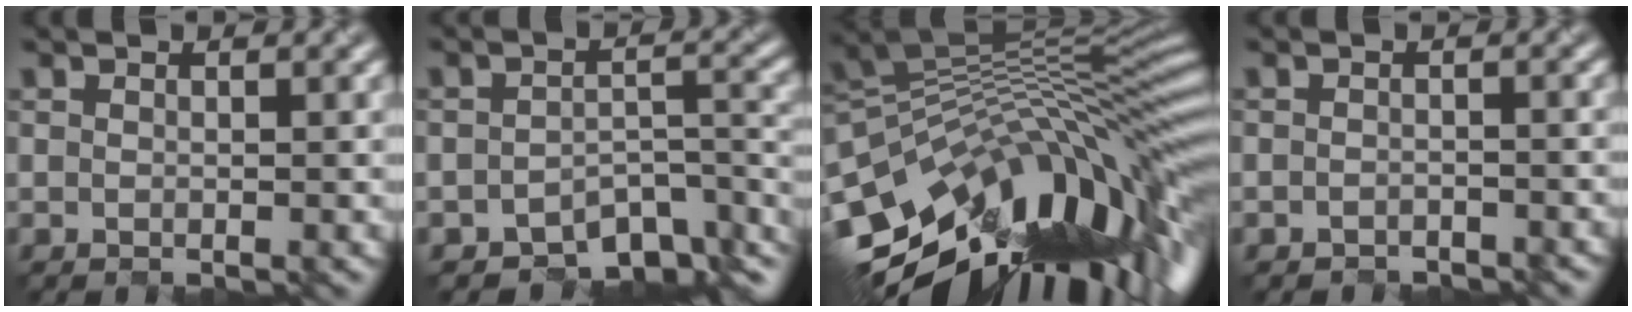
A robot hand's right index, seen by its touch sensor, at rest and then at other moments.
{"total": 6.7, "force": [-5.0, 2.8, 3.5], "torque": [-0.043, -0.015, -0.070]}
{"total": 14.4, "force": [-4.7, 6.3, 12.1], "torque": [-0.210, 0.013, -0.089]}
{"total": 2.5, "force": [-2.5, -0.2, -0.5], "torque": [0.001, -0.003, -0.032]}